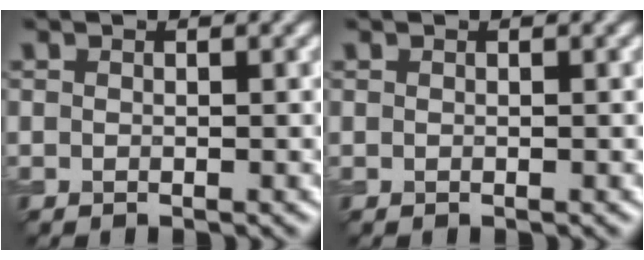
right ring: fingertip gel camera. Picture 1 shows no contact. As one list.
[{"total": 0.0}]